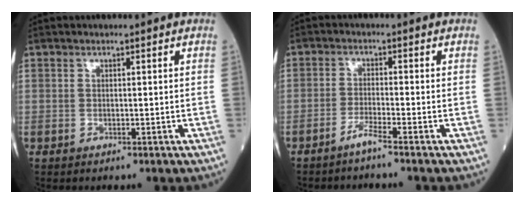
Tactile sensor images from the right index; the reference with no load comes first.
{"total": 2.5, "force": [-2.1, -0.7, 1.2], "torque": [-0.028, -0.003, -0.044]}